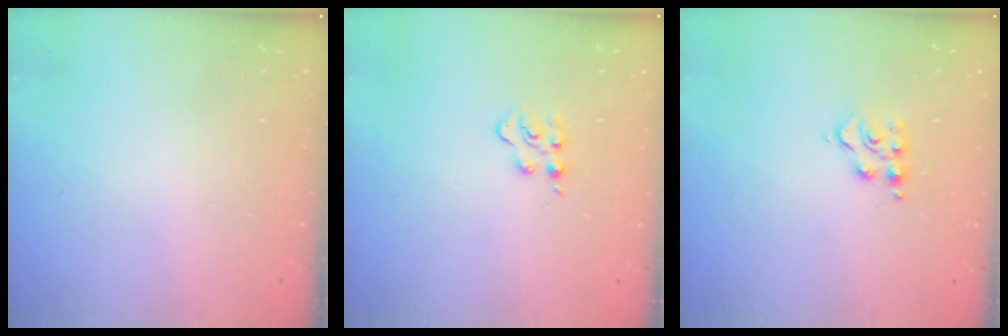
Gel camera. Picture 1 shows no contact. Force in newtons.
{"total": 3.0, "press": 2.9, "slide": 0.3}
{"total": 7.6, "press": 7.5, "slide": 0.3}